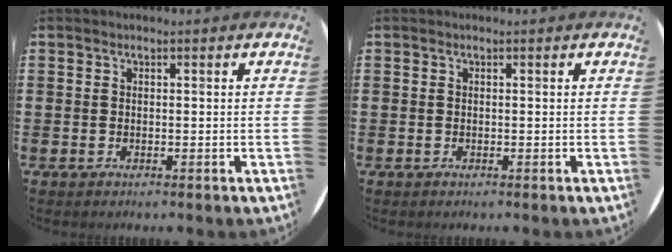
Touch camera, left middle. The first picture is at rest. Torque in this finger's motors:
{"motor_torque": [0.00, 0.00, 0.00, 0.00]}